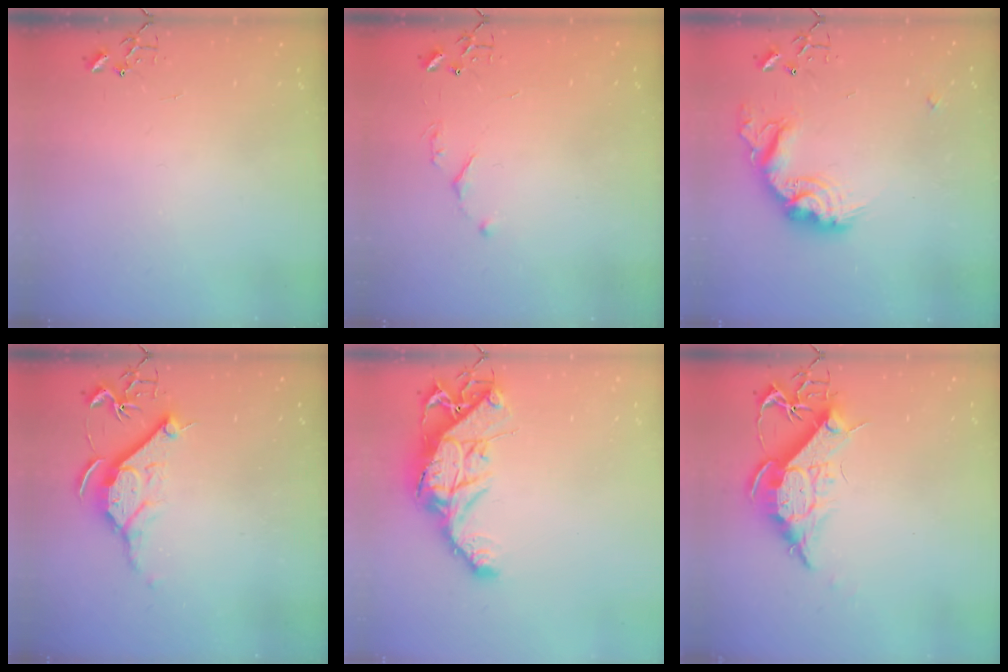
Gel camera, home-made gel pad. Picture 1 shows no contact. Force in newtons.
{"total": 4.3, "press": 4.3, "slide": 0.7}
{"total": 17.9, "press": 17.8, "slide": 1.1}
{"total": 11.4, "press": 11.4, "slide": 0.8}
{"total": 16.1, "press": 16.0, "slide": 1.6}
{"total": 12.6, "press": 12.6, "slide": 1.2}